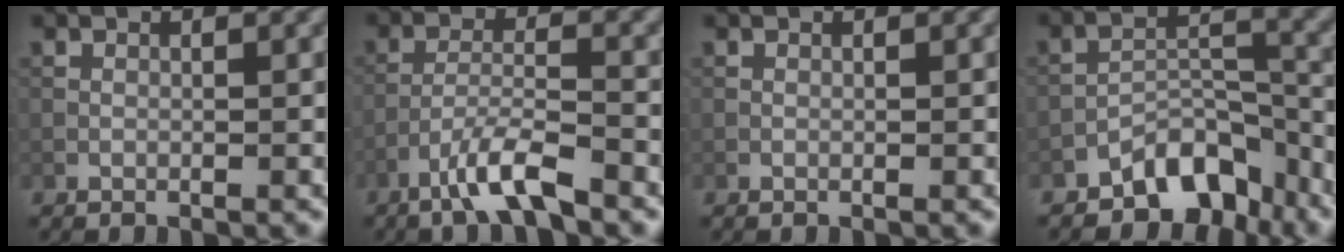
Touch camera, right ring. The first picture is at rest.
{"total": 4.4, "force": [-3.2, 0.6, 3.0], "torque": [-0.058, 0.007, -0.070]}
{"total": 0.0}
{"total": 5.9, "force": [-4.5, 2.7, 2.6], "torque": [-0.022, 0.004, -0.081]}